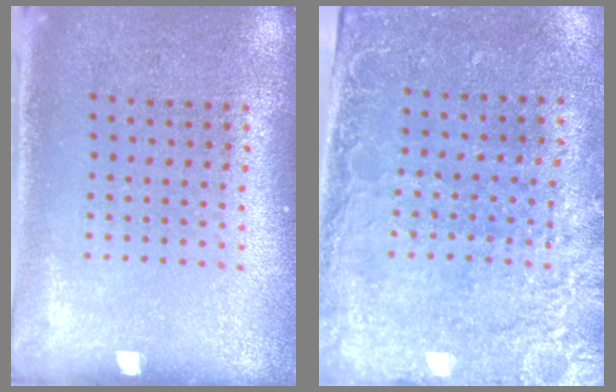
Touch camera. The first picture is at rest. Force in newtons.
{"total": 2.5, "press": 2.2, "slide": 1.3}